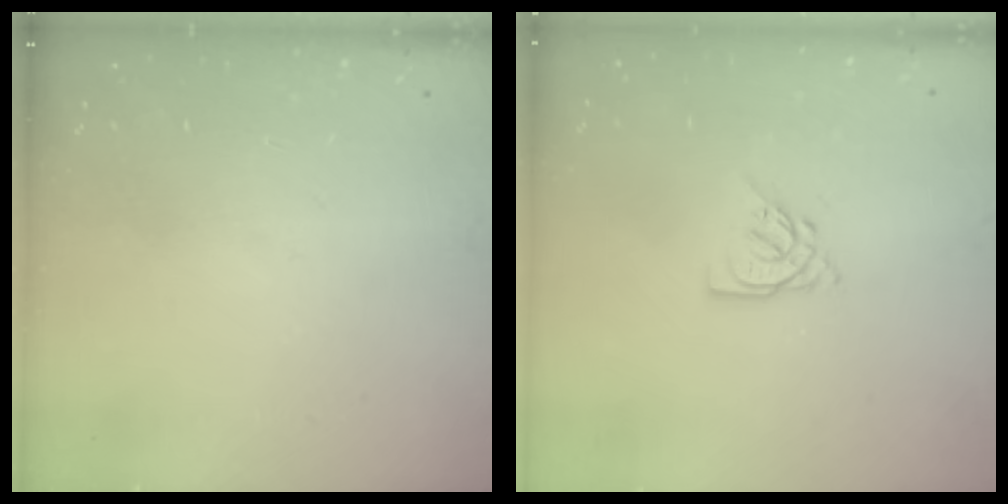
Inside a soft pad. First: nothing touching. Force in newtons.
{"total": 4.3, "press": 4.2, "slide": 0.5}